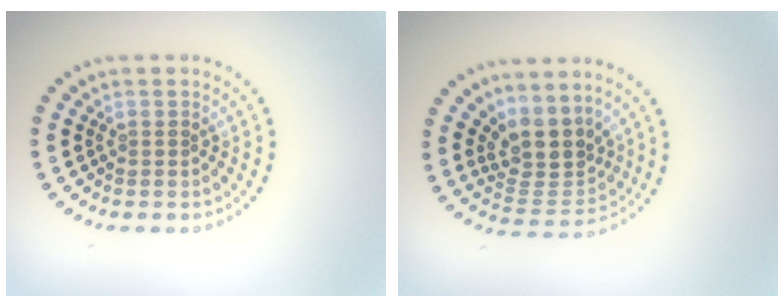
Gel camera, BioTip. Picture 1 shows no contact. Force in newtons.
{"total": 4.0, "press": 3.1, "slide": 2.5}